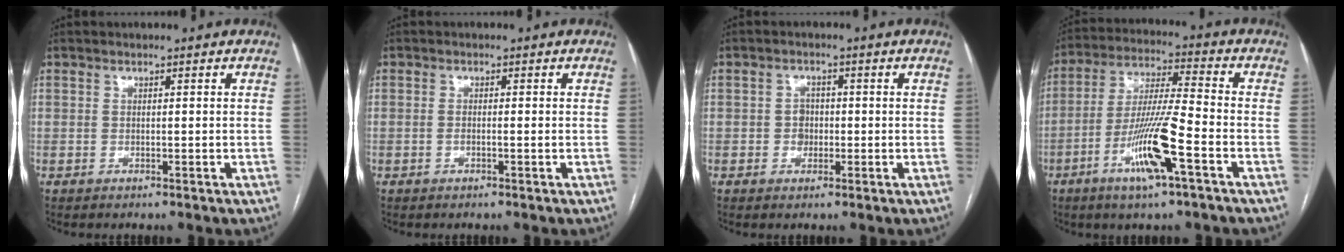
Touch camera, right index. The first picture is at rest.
{"total": 1.1, "force": [-0.2, 0.2, 1.1], "torque": [-0.022, 0.002, -0.002]}
{"total": 2.3, "force": [-0.3, 2.0, 1.1], "torque": [-0.012, 0.005, -0.004]}
{"total": 12.4, "force": [-5.4, 0.4, 11.2], "torque": [-0.219, -0.009, -0.102]}